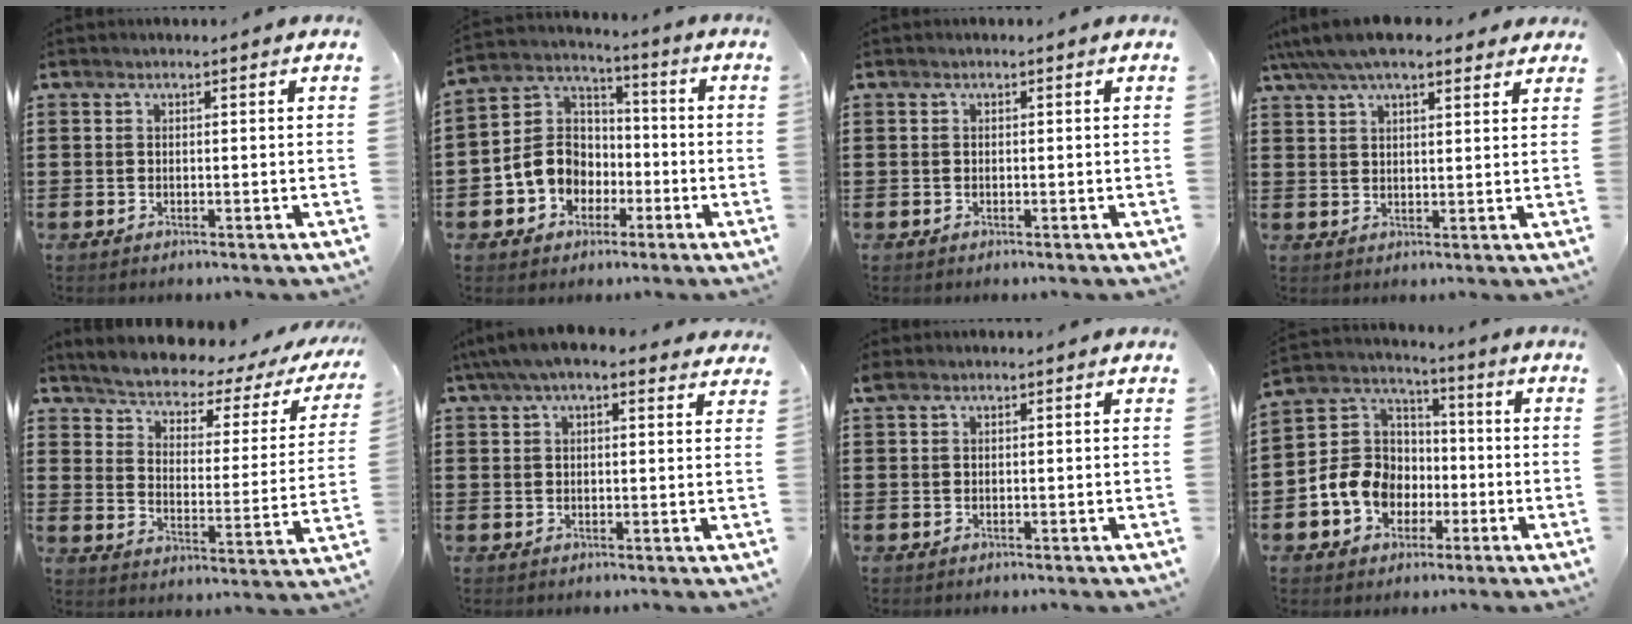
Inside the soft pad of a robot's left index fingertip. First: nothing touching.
{"total": 8.5, "force": [-2.6, 7.5, 2.9], "torque": [-0.101, 0.015, -0.054]}
{"total": 0.0}
{"total": 6.5, "force": [5.4, 1.8, 3.2], "torque": [-0.076, -0.004, 0.099]}
{"total": 3.2, "force": [2.8, 0.5, 1.4], "torque": [-0.045, -0.032, 0.036]}
{"total": 5.1, "force": [3.8, 1.7, 3.1], "torque": [-0.070, 0.003, 0.067]}
{"total": 0.7, "force": [0.3, 0.4, 0.5], "torque": [-0.011, 0.004, 0.006]}
{"total": 10.2, "force": [-3.2, 8.9, 3.9], "torque": [-0.132, 0.020, -0.065]}